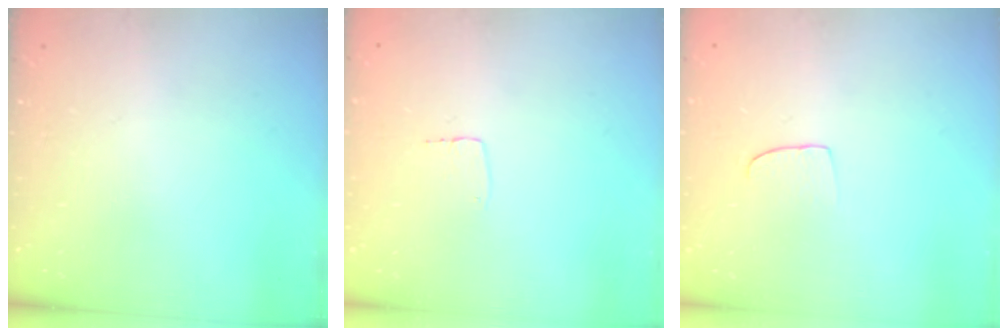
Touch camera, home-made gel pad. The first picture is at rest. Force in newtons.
{"total": 2.7, "press": 2.7, "slide": 0.1}
{"total": 5.5, "press": 5.4, "slide": 0.5}